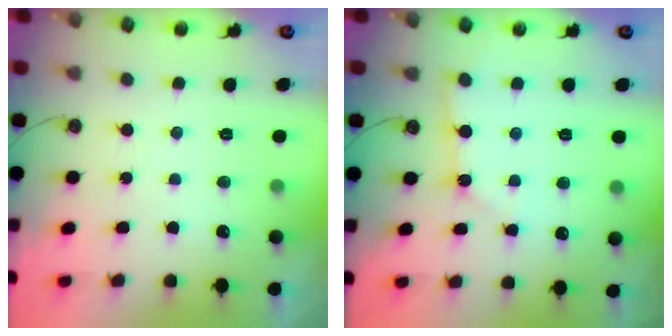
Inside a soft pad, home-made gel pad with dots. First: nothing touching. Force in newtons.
{"total": 2.3, "press": 2.3, "slide": 0.2}